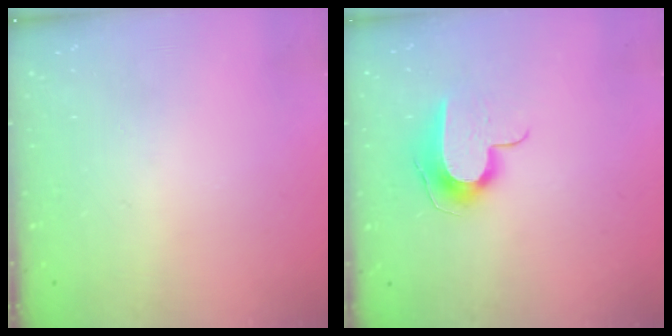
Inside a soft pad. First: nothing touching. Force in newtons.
{"total": 9.0, "press": 9.0, "slide": 0.5}